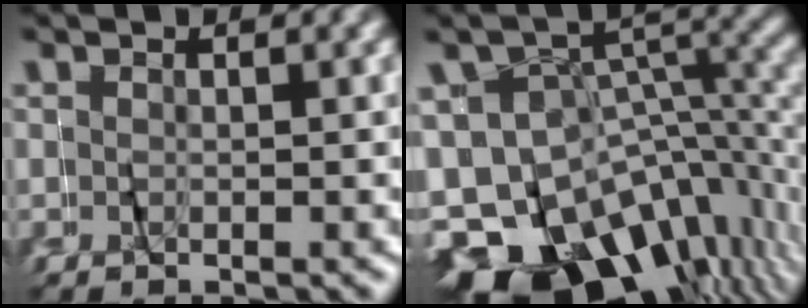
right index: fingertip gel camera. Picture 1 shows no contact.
{"total": 19.5, "force": [-9.9, 13.5, 10.0], "torque": [-0.185, -0.082, -0.136]}